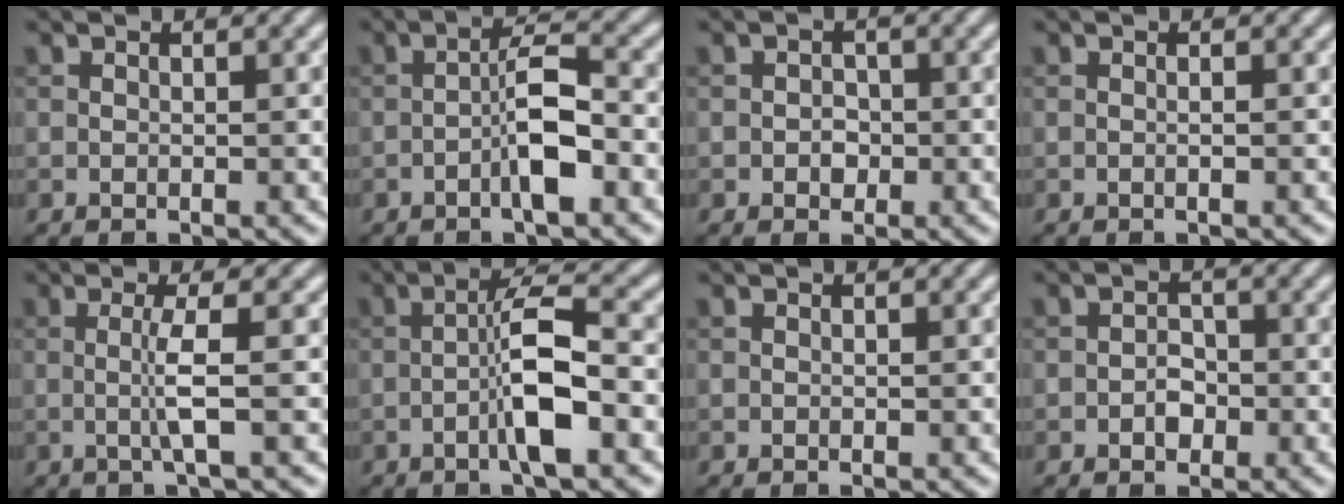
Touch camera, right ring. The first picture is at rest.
{"total": 4.0, "force": [-1.3, 0.9, 3.7], "torque": [-0.066, 0.011, -0.028]}
{"total": 1.4, "force": [-0.4, 1.1, 0.6], "torque": [-0.006, -0.001, -0.008]}
{"total": 0.5, "force": [0.0, 0.1, 0.5], "torque": [-0.006, 0.000, -0.002]}
{"total": 2.8, "force": [0.0, 0.2, 2.8], "torque": [-0.056, -0.005, -0.004]}
{"total": 5.1, "force": [-1.2, 0.8, 4.9], "torque": [-0.087, 0.015, -0.030]}
{"total": 0.0}
{"total": 1.6, "force": [-0.7, 1.2, 0.9], "torque": [-0.010, 0.002, -0.012]}